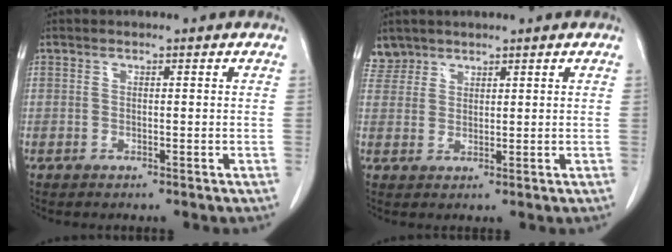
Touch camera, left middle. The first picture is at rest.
{"total": 3.0, "force": [2.5, 1.5, -0.5], "torque": [0.015, 0.006, 0.051]}